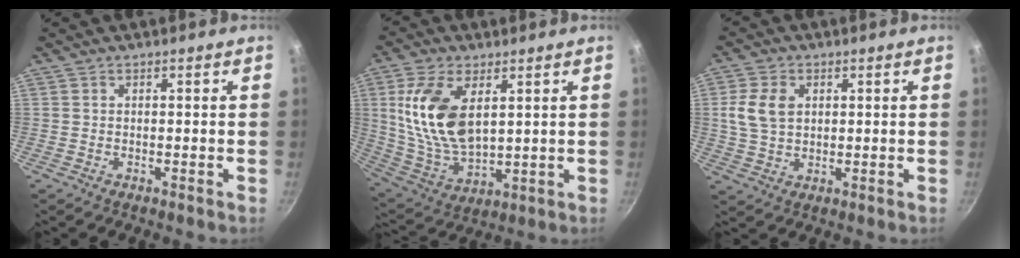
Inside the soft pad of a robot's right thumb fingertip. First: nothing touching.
{"total": 16.1, "force": [4.3, 8.6, 13.0], "torque": [-0.253, -0.017, 0.094]}
{"total": 7.3, "force": [1.5, 5.1, 5.0], "torque": [-0.095, 0.000, 0.032]}